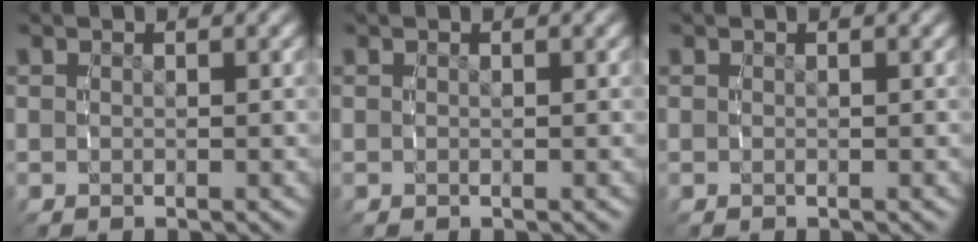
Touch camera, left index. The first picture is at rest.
{"total": 0.0}
{"total": 0.0}